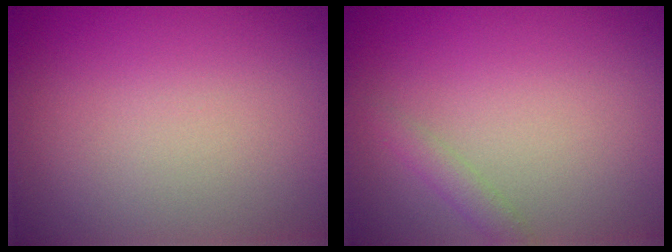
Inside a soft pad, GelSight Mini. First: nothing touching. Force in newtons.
{"total": 1.2, "press": 1.2, "slide": 0.1}